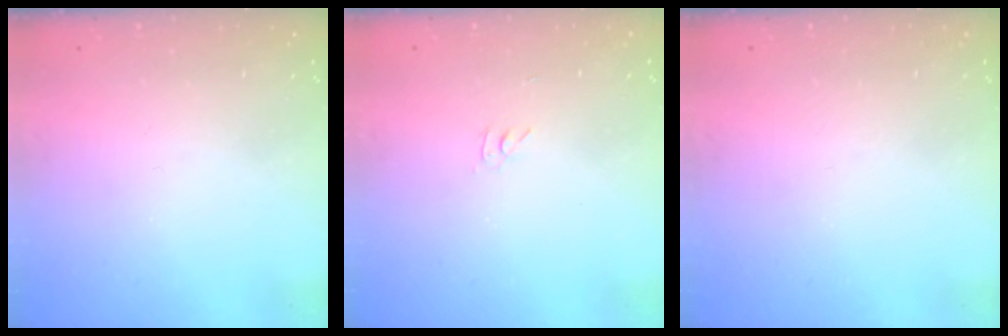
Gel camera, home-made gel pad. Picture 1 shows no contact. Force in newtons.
{"total": 2.8, "press": 2.8, "slide": 0.4}
{"total": 0.0}